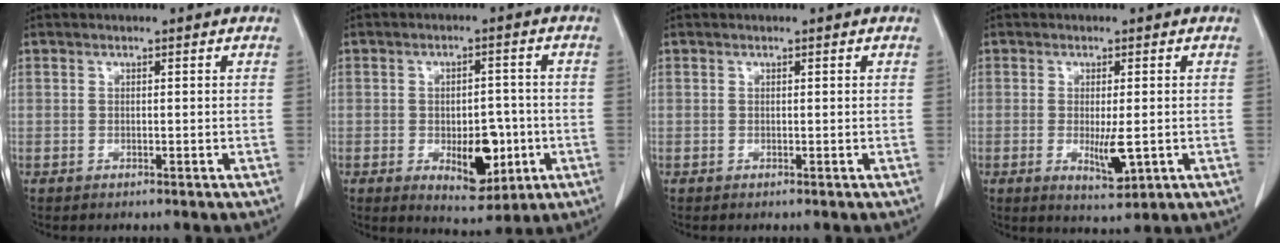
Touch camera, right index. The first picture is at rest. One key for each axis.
{"total": 8.5, "fx": -2.4, "fy": 4.2, "fz": 7.0, "tx": -0.097, "ty": 0.001, "tz": -0.023}
{"total": 0.0}
{"total": 5.0, "fx": -1.0, "fy": 1.3, "fz": 4.8, "tx": -0.077, "ty": -0.011, "tz": -0.009}